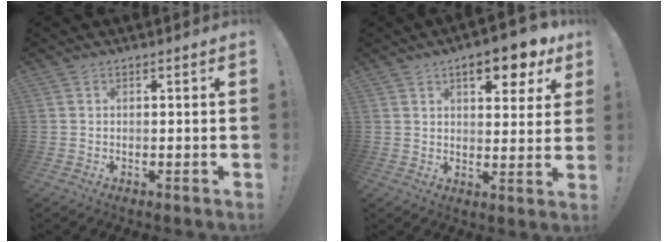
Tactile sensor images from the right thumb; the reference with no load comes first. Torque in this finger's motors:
{"motor_torque": [0.34, 2.55, 1.20, 0.31, 0.04]}